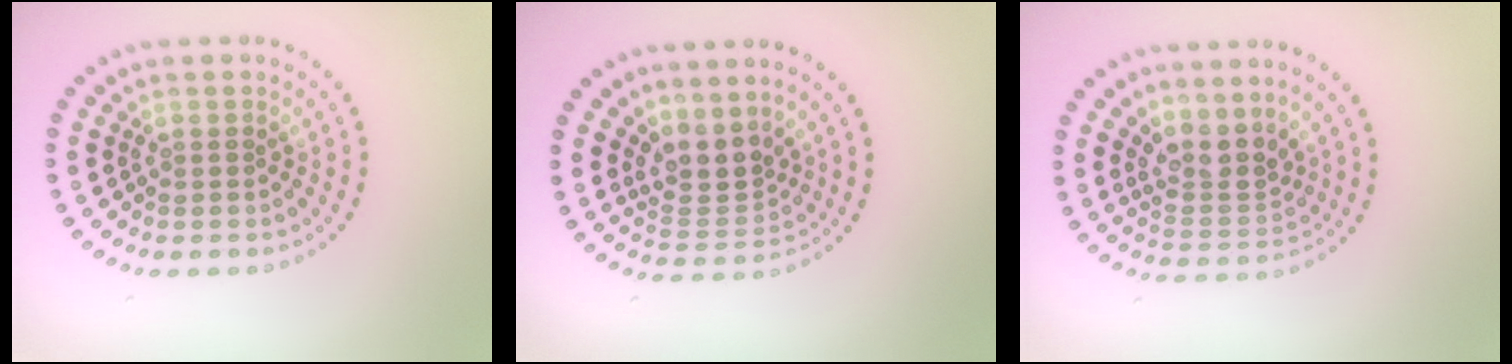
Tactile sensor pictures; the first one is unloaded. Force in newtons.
{"total": 3.2, "press": 2.4, "slide": 2.1}
{"total": 3.3, "press": 2.5, "slide": 2.1}